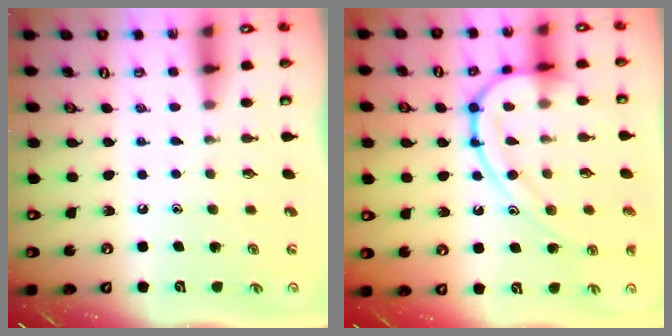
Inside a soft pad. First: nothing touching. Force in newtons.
{"total": 14.8, "press": 14.8, "slide": 0.6}